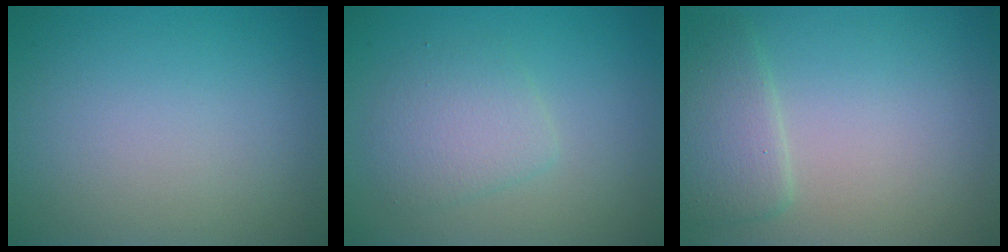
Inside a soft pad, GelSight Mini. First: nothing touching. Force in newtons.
{"total": 2.8, "press": 2.8, "slide": 0.1}
{"total": 2.8, "press": 2.8, "slide": 0.2}